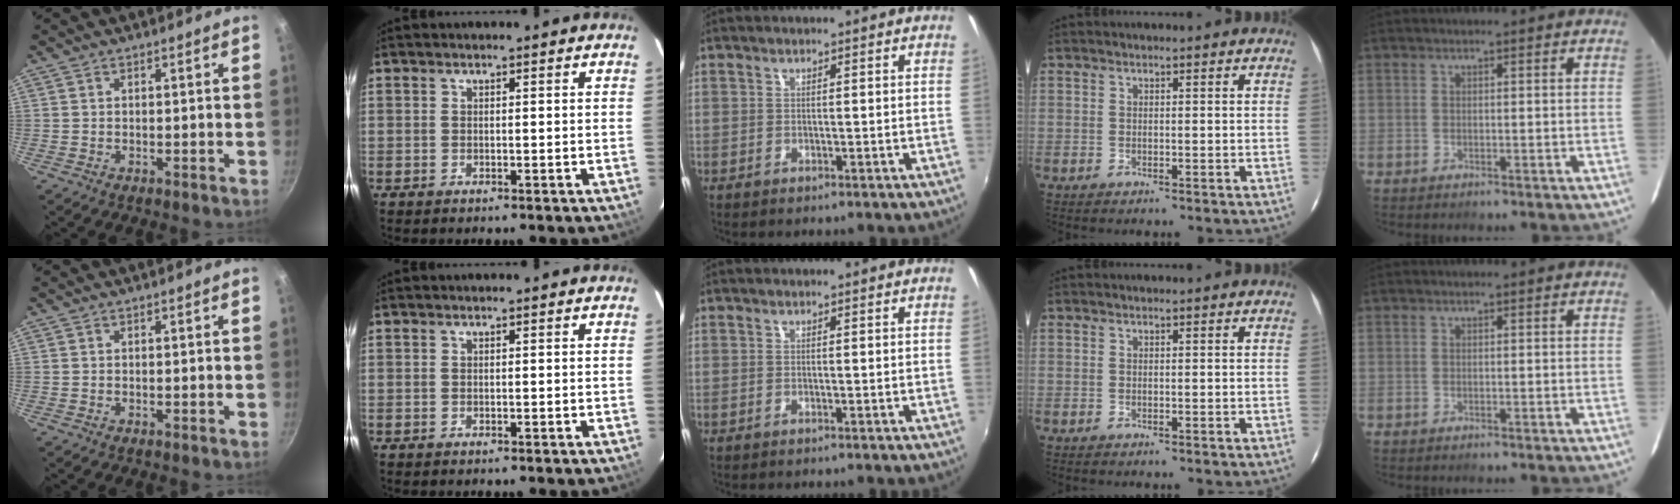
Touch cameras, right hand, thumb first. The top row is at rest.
{}